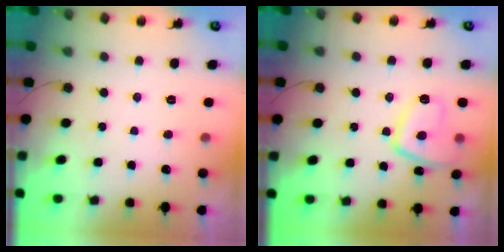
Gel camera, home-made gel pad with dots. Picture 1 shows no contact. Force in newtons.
{"total": 9.9, "press": 9.8, "slide": 1.2}